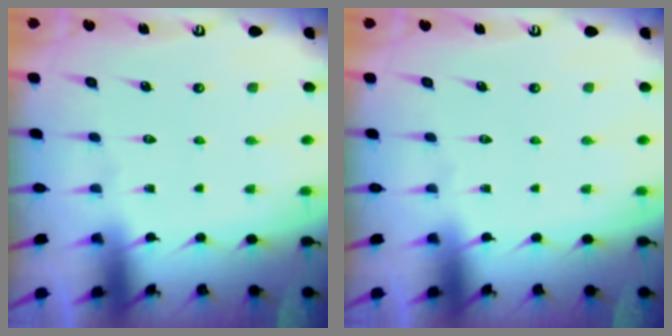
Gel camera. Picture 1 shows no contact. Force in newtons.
{"total": 0.0}